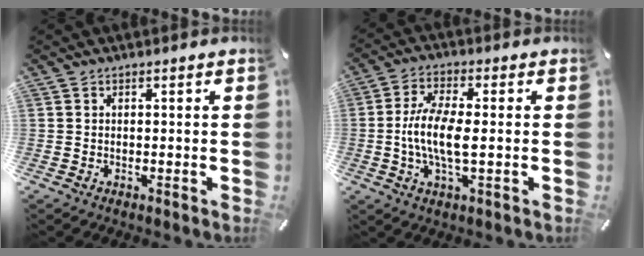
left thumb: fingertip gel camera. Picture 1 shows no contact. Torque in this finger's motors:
{"motor_torque": [0.09, 0.41, 0.53, 0.32, 0.15]}